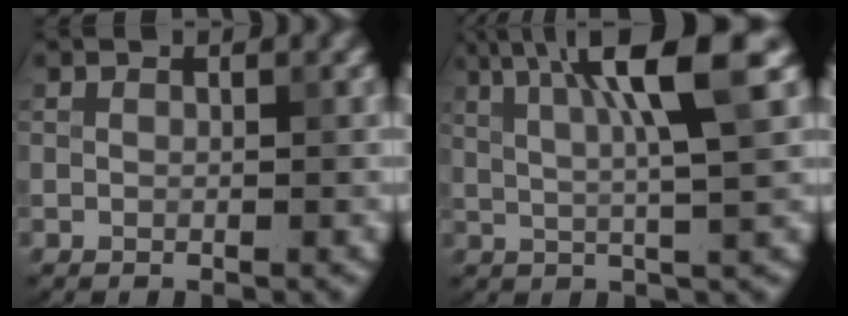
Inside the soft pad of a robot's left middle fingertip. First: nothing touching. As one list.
[{"total": 8.4, "force": [3.4, 1.2, 7.6], "torque": [-0.103, 0.015, 0.053]}]